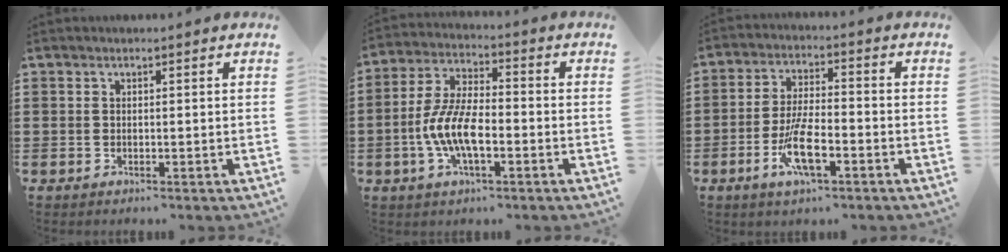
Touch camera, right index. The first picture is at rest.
{"total": 8.8, "force": [-2.7, 3.3, 7.7], "torque": [-0.179, -0.010, -0.056]}
{"total": 8.2, "force": [-3.5, 2.4, 7.0], "torque": [-0.151, -0.010, -0.066]}